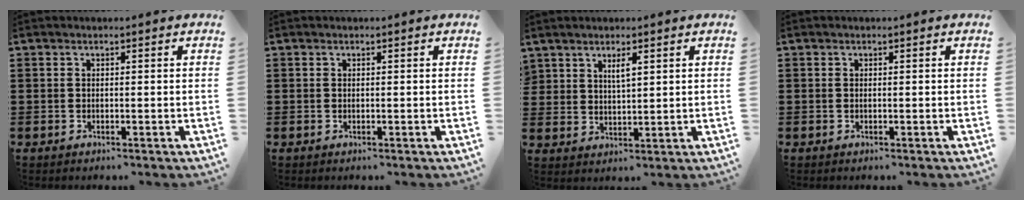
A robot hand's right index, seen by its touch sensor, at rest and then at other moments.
{"total": 0.0}
{"total": 2.8, "force": [2.0, 1.1, 1.6], "torque": [-0.035, 0.002, 0.038]}
{"total": 0.0}